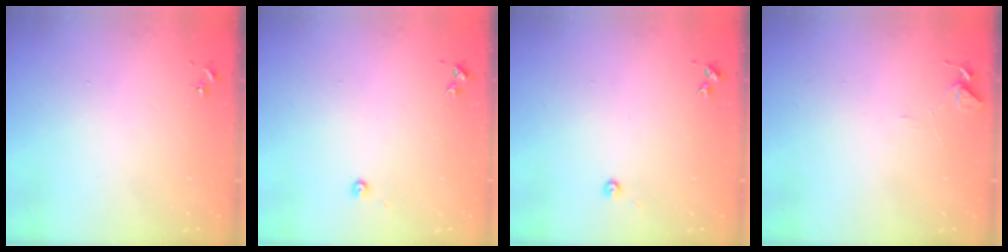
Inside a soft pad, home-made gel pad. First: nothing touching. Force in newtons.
{"total": 2.7, "press": 2.7, "slide": 0.2}
{"total": 2.7, "press": 2.7, "slide": 0.2}
{"total": 6.0, "press": 5.9, "slide": 0.6}